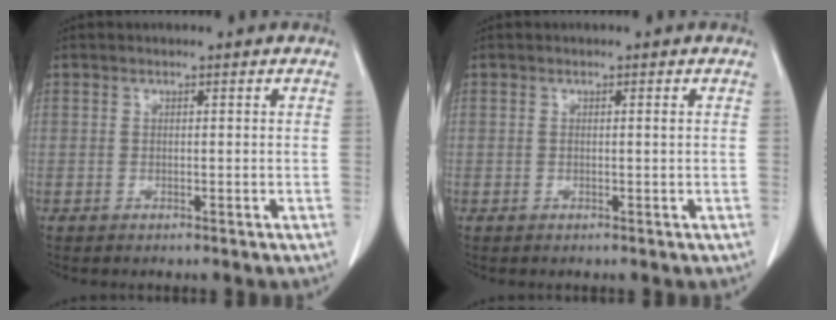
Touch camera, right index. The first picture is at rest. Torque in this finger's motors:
{"motor_torque": [-0.08, 0.05, 0.06, -0.01]}